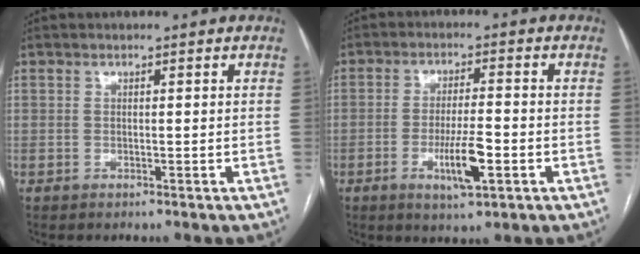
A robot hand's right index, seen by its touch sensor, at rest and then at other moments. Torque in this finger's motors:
{"motor_torque": [1.05, -0.44, 0.60, 0.09]}